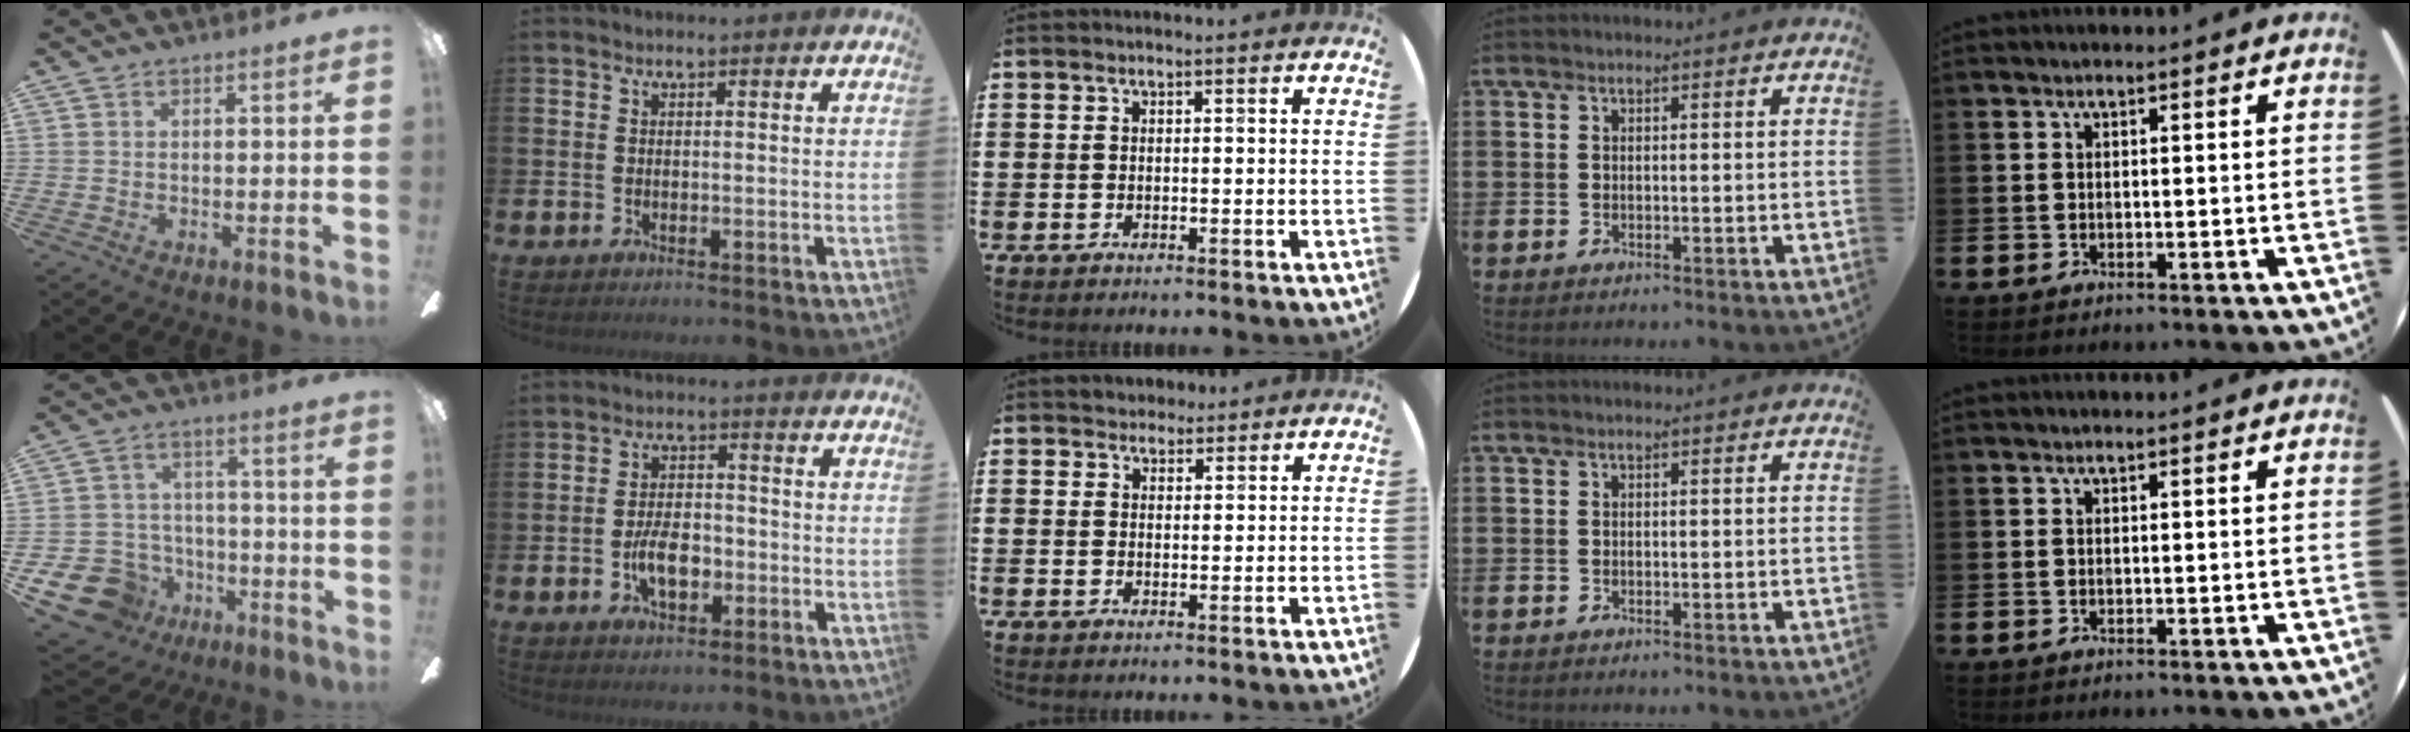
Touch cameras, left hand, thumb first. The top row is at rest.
{"thumb": {"total": 13.7, "force": [-7.7, 10.1, 5.3], "torque": [-0.134, 0.053, -0.130]}, "index": {"total": 5.3, "force": [-1.6, 3.0, 4.1], "torque": [-0.059, 0.005, -0.031]}, "middle": {"total": 2.1, "force": [1.9, 0.8, -0.1], "torque": [0.006, 0.000, 0.036]}}